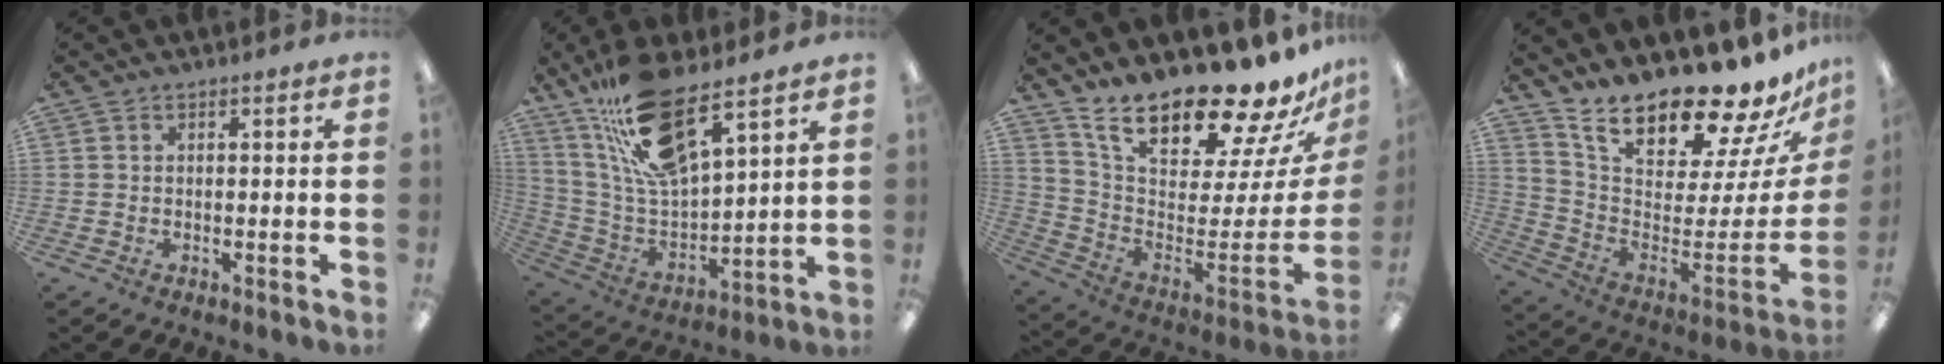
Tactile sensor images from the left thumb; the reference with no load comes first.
{"total": 18.6, "force": [13.5, 5.0, 11.7], "torque": [-0.236, -0.069, 0.235]}
{"total": 20.9, "force": [17.8, 5.1, 9.8], "torque": [-0.166, -0.145, 0.303]}
{"total": 20.1, "force": [17.7, 4.5, 8.5], "torque": [-0.146, -0.153, 0.300]}